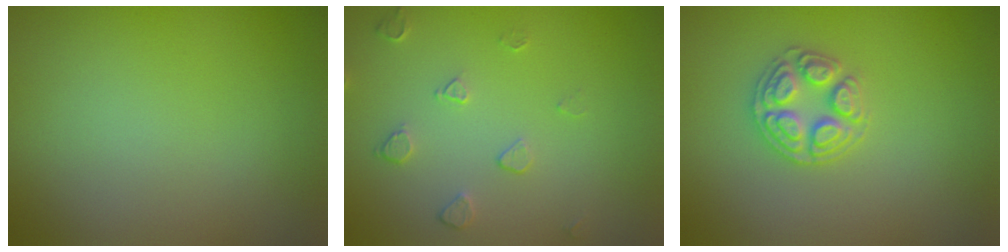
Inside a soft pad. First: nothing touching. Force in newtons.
{"total": 1.6, "press": 1.1, "slide": 1.2}
{"total": 2.9, "press": 2.8, "slide": 0.3}